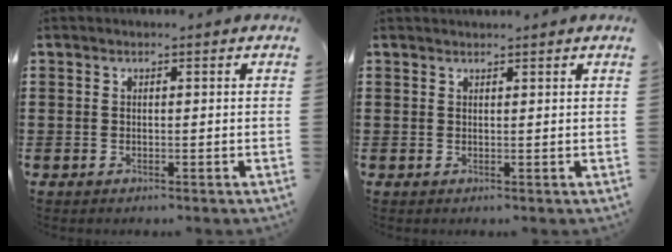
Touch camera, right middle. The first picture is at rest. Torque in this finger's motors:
{"motor_torque": [0.09, -0.09, 0.09, 0.03]}